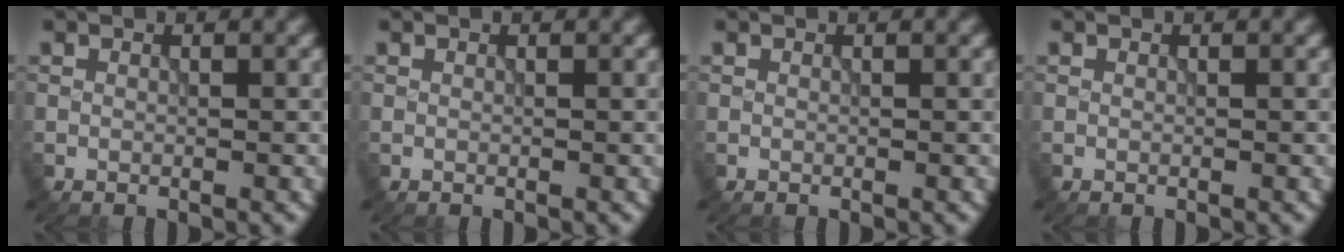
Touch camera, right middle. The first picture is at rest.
{"total": 0.0}
{"total": 0.0}
{"total": 0.0}